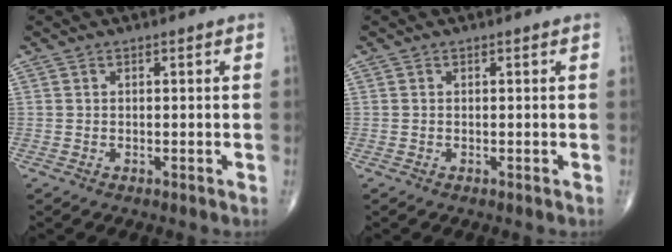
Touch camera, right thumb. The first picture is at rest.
{"total": 0.0}